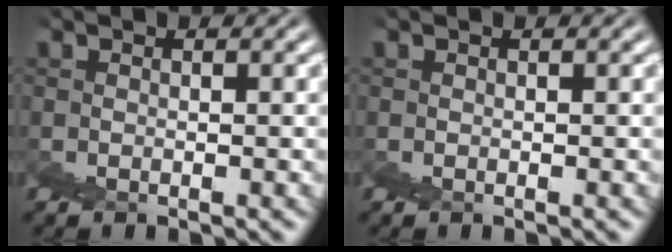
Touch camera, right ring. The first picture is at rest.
{"total": 0.0}